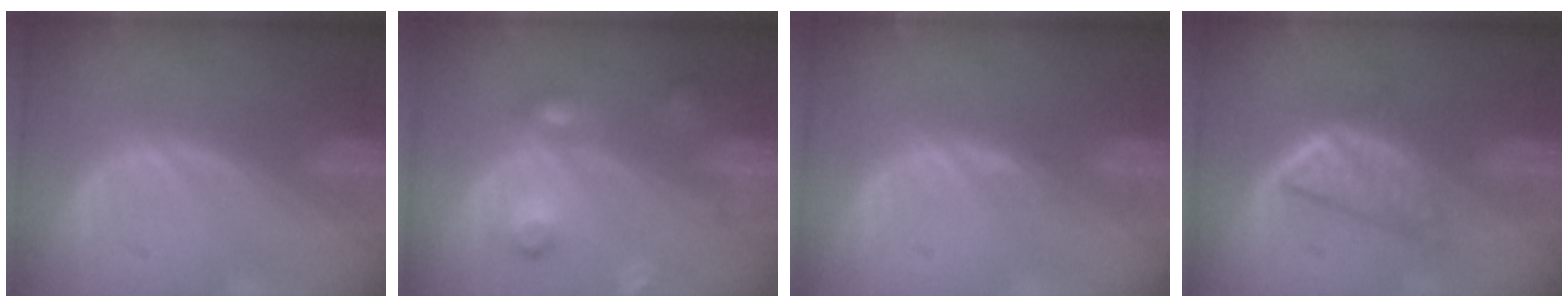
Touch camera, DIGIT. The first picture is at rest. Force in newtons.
{"total": 5.9, "press": 5.8, "slide": 0.4}
{"total": 0.7, "press": 0.7, "slide": 0.1}
{"total": 5.3, "press": 5.0, "slide": 1.8}